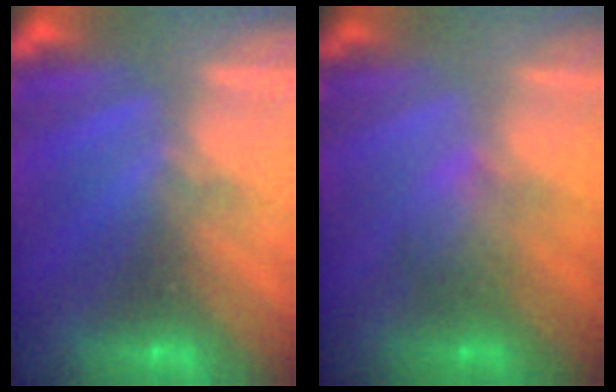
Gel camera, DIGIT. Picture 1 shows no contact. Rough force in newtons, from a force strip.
{"total": 2.2}